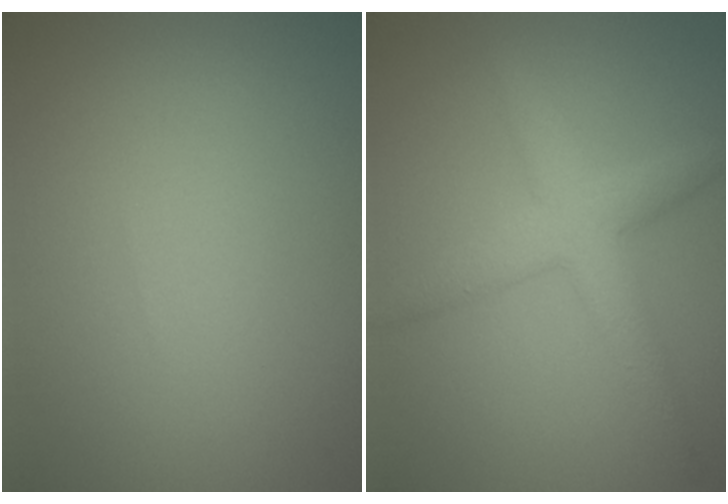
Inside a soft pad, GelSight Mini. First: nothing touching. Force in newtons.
{"total": 4.0, "press": 4.0, "slide": 0.1}